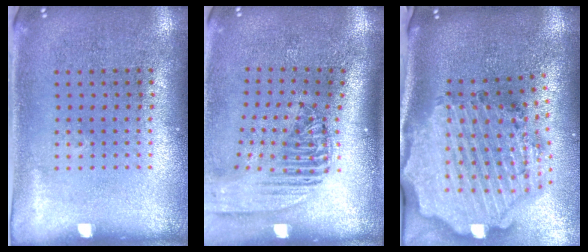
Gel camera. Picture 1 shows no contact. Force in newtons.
{"total": 2.4, "press": 1.8, "slide": 1.6}
{"total": 3.9, "press": 3.3, "slide": 2.2}